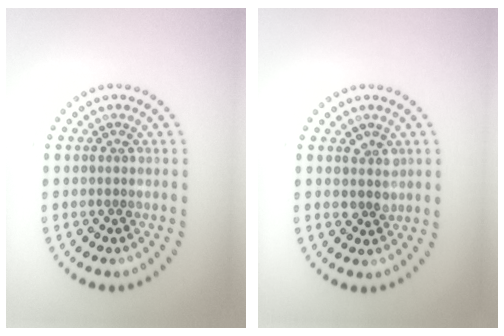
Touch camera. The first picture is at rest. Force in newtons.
{"total": 1.7, "press": 1.4, "slide": 0.9}